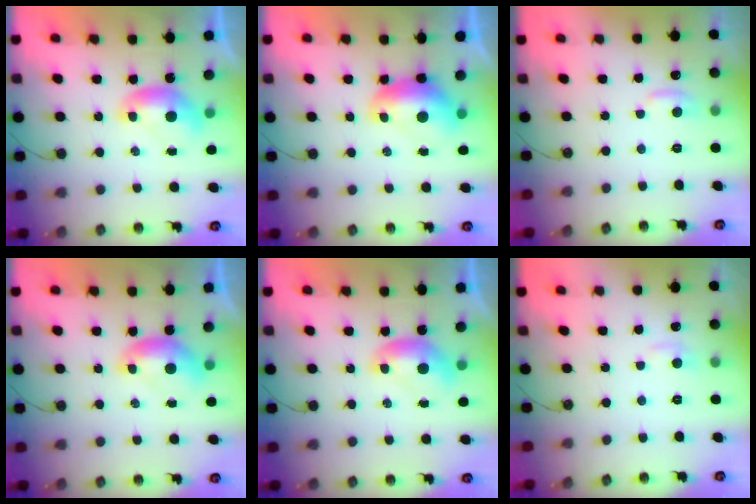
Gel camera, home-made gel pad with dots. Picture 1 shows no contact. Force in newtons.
{"total": 1.6, "press": 1.5, "slide": 0.6}
{"total": 0.9, "press": 0.6, "slide": 0.7}
{"total": 0.0}
{"total": 0.0}
{"total": 1.3, "press": 1.1, "slide": 0.7}